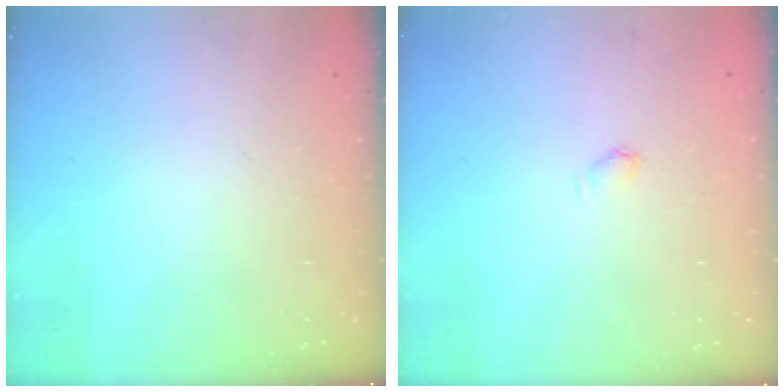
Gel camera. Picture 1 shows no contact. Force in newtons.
{"total": 3.4, "press": 3.3, "slide": 0.7}